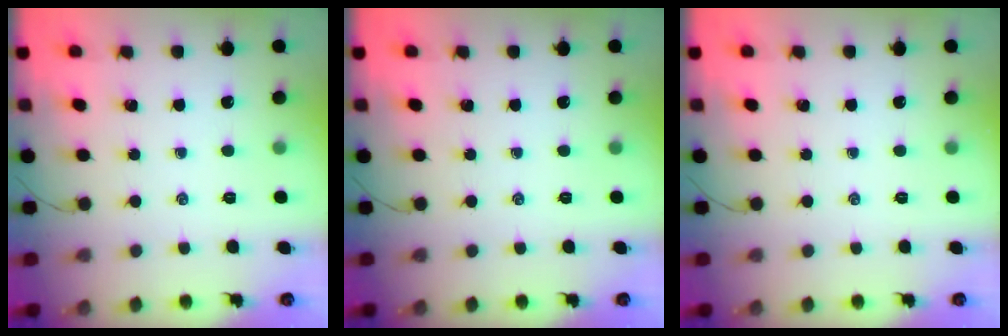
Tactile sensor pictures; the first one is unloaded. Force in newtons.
{"total": 0.0}
{"total": 0.0}